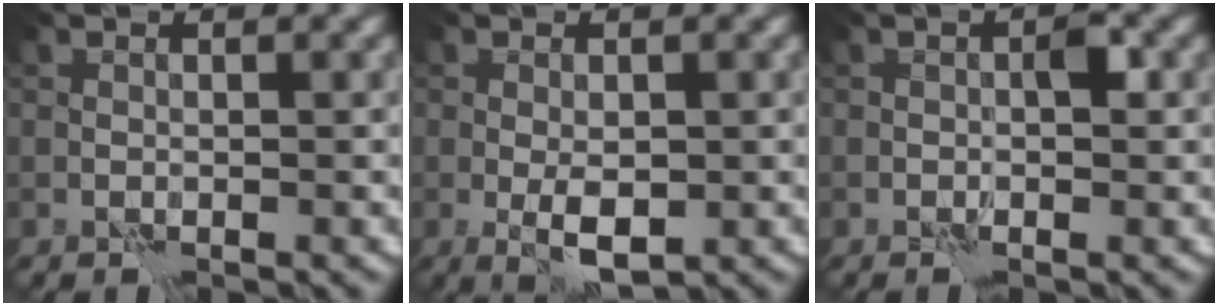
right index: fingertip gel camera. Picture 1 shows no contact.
{"total": 3.1, "force": [-0.5, 1.3, 2.7], "torque": [-0.047, -0.005, -0.002]}
{"total": 1.3, "force": [0.0, 0.5, 1.2], "torque": [-0.016, 0.004, -0.002]}